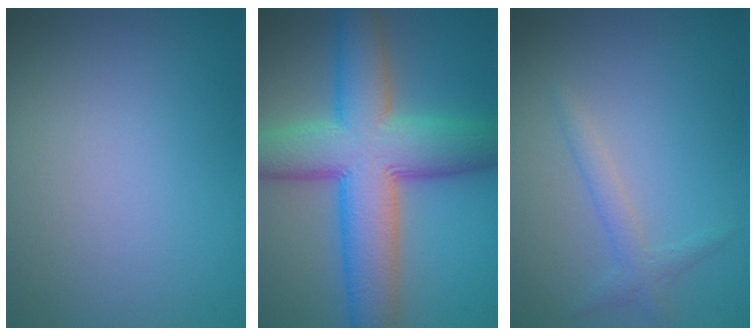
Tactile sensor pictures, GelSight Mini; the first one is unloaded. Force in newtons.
{"total": 11.3, "press": 11.3, "slide": 0.4}
{"total": 1.6, "press": 1.6, "slide": 0.1}